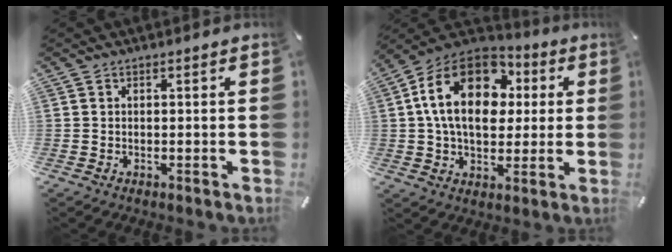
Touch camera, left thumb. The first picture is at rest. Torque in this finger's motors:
{"motor_torque": [2.40, 2.61, 1.63, -1.14, 0.30]}